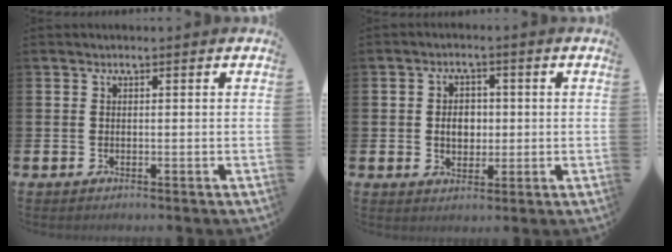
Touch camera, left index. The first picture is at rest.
{"total": 3.6, "force": [0.1, 2.8, 2.3], "torque": [-0.029, 0.002, -0.007]}